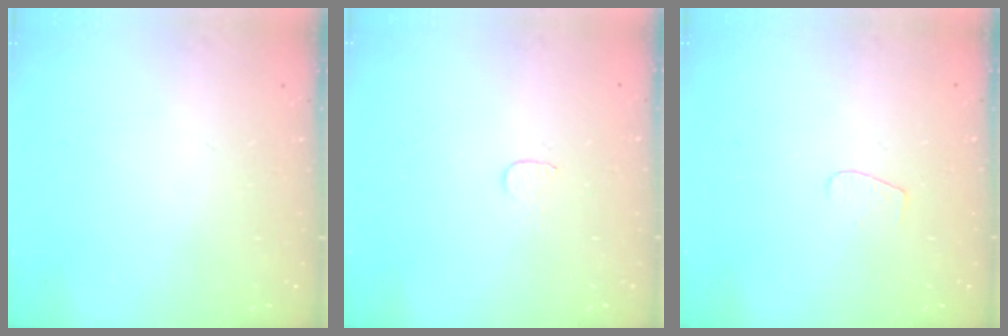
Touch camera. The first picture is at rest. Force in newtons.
{"total": 3.0, "press": 3.0, "slide": 0.3}
{"total": 3.5, "press": 3.5, "slide": 0.3}